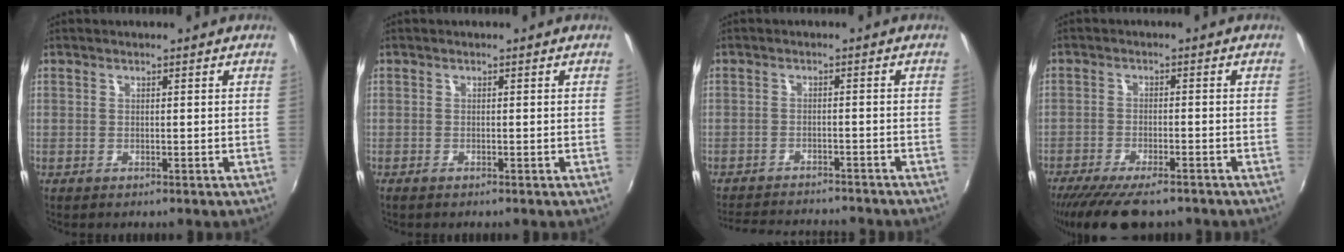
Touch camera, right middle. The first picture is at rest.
{"total": 0.7, "force": [-0.6, 0.2, 0.3], "torque": [-0.008, -0.004, -0.013]}
{"total": 12.2, "force": [-11.1, 2.3, 4.5], "torque": [-0.104, -0.010, -0.161]}
{"total": 11.4, "force": [-9.0, 3.1, 6.2], "torque": [-0.140, -0.036, -0.151]}